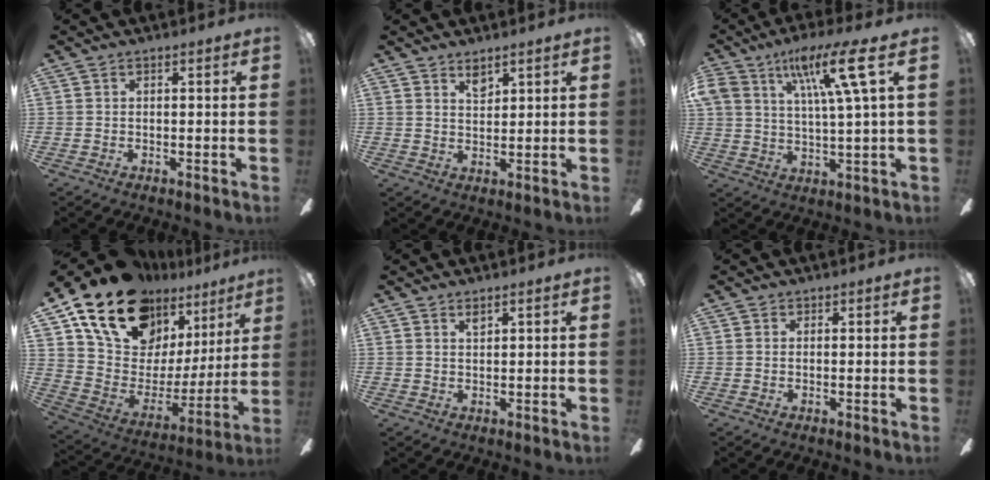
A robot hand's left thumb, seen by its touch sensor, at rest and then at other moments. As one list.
[{"total": 3.4, "force": [2.9, 1.3, 1.3], "torque": [-0.015, -0.014, 0.050]}, {"total": 14.9, "force": [7.3, 3.8, 12.4], "torque": [-0.223, -0.011, 0.117]}, {"total": 19.7, "force": [15.3, 9.6, 7.8], "torque": [-0.152, -0.107, 0.281]}, {"total": 1.5, "force": [1.3, 0.2, 0.7], "torque": [-0.017, 0.000, 0.024]}, {"total": 0.6, "force": [0.3, 0.5, 0.1], "torque": [0.006, 0.000, 0.003]}]